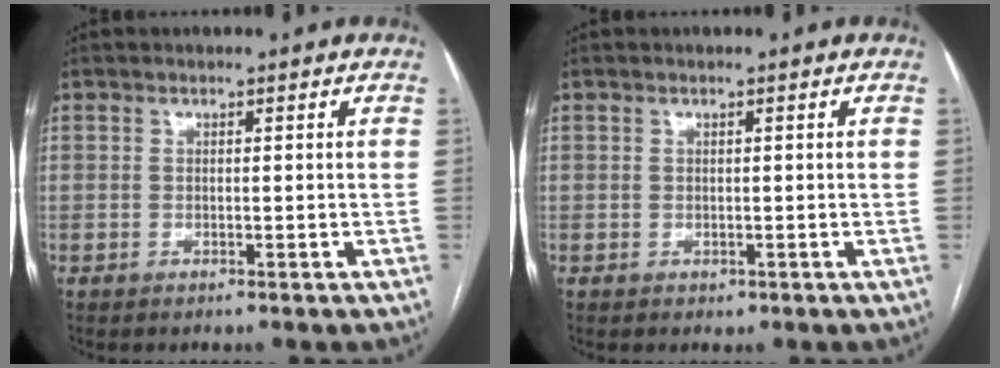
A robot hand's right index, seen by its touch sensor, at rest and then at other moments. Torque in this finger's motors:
{"motor_torque": [0.11, 0.03, 0.05, 0.01]}